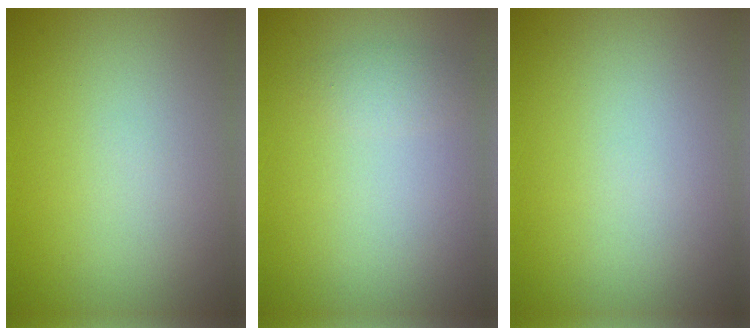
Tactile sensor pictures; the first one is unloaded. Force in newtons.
{"total": 1.2, "press": 1.2, "slide": 0.1}
{"total": 0.0}